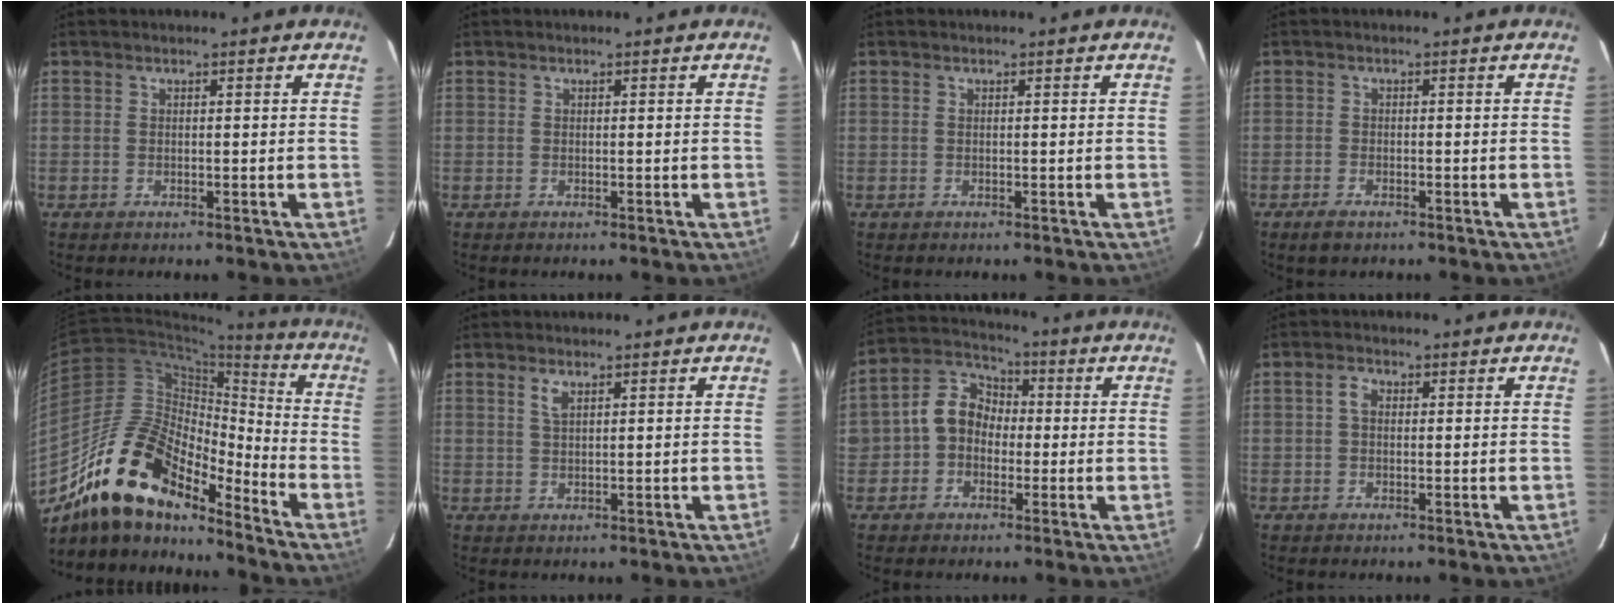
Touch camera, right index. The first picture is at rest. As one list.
[{"total": 0.0}, {"total": 0.0}, {"total": 2.4, "force": [-1.8, 1.1, 1.2], "torque": [-0.031, -0.005, -0.035]}, {"total": 19.0, "force": [-14.9, 6.6, 9.6], "torque": [-0.174, 0.003, -0.282]}, {"total": 1.8, "force": [1.0, 0.6, 1.3], "torque": [-0.026, 0.002, 0.018]}, {"total": 8.3, "force": [-1.2, 7.4, 3.6], "torque": [-0.076, 0.035, -0.024]}, {"total": 1.9, "force": [0.2, 1.3, 1.4], "torque": [-0.027, 0.008, 0.002]}]